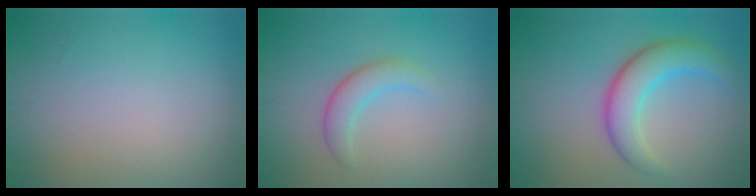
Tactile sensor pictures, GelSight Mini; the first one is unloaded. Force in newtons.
{"total": 2.4, "press": 2.4, "slide": 0.1}
{"total": 5.0, "press": 5.0, "slide": 0.1}